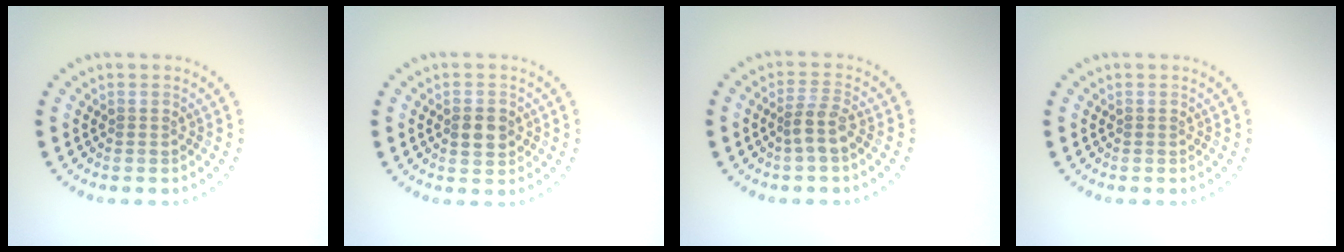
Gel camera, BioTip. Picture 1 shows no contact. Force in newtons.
{"total": 2.2, "press": 2.2, "slide": 0.1}
{"total": 2.2, "press": 1.7, "slide": 1.4}
{"total": 0.0}